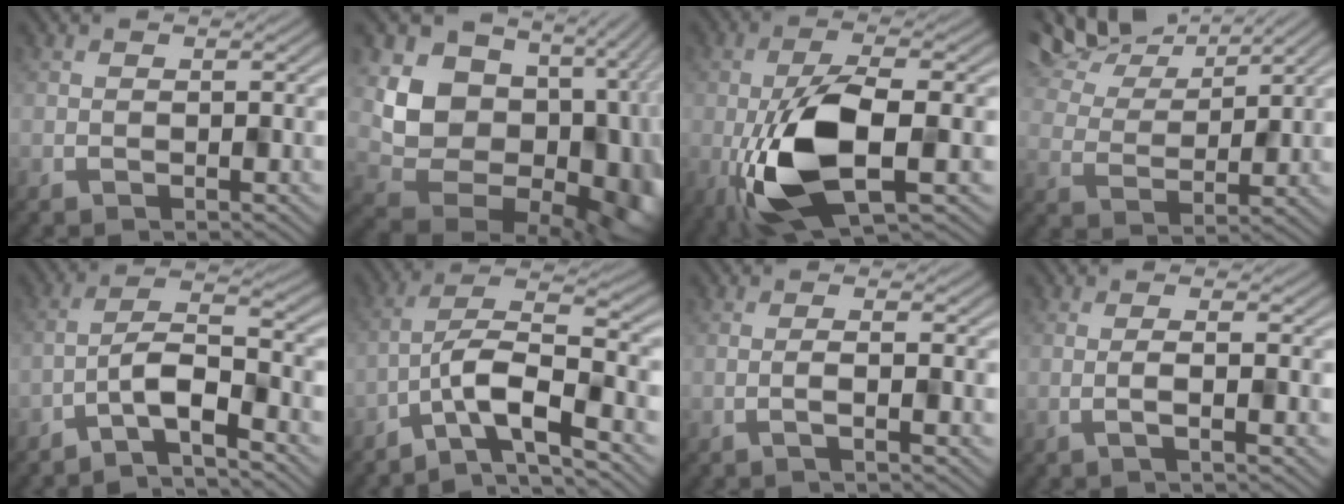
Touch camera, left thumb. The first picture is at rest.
{"total": 13.8, "force": [3.0, 11.1, 7.8], "torque": [-0.116, -0.052, 0.079]}
{"total": 11.5, "force": [-2.1, 4.8, 10.3], "torque": [-0.221, -0.017, -0.044]}
{"total": 9.3, "force": [8.6, 1.6, 3.0], "torque": [-0.078, 0.017, 0.154]}
{"total": 6.7, "force": [-4.0, 1.8, 5.0], "torque": [-0.071, 0.008, -0.080]}
{"total": 8.5, "force": [-3.8, 2.9, 7.0], "torque": [-0.126, 0.001, -0.077]}
{"total": 1.6, "force": [0.3, 0.0, 1.6], "torque": [-0.013, 0.011, -0.013]}
{"total": 2.0, "force": [0.5, 0.0, 2.0], "torque": [-0.021, 0.010, -0.012]}